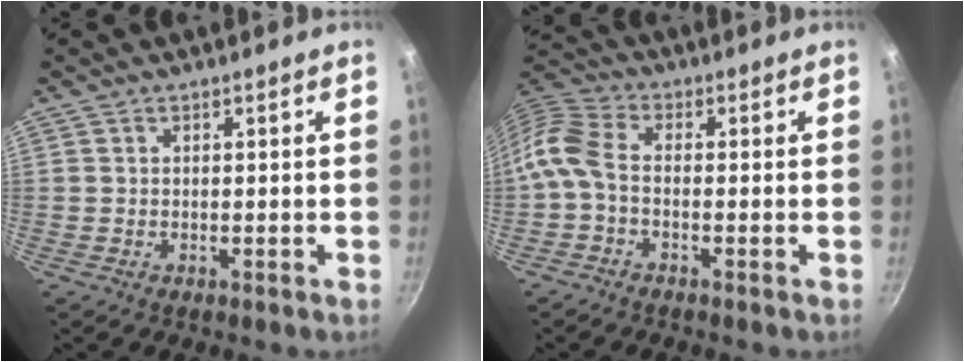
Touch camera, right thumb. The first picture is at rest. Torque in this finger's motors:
{"motor_torque": [-0.16, 0.44, 0.18, -0.18, 0.09]}